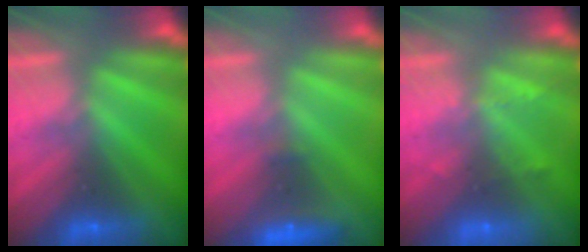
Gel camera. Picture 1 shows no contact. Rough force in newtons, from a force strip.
{"total": 2.3}
{"total": 2.3}